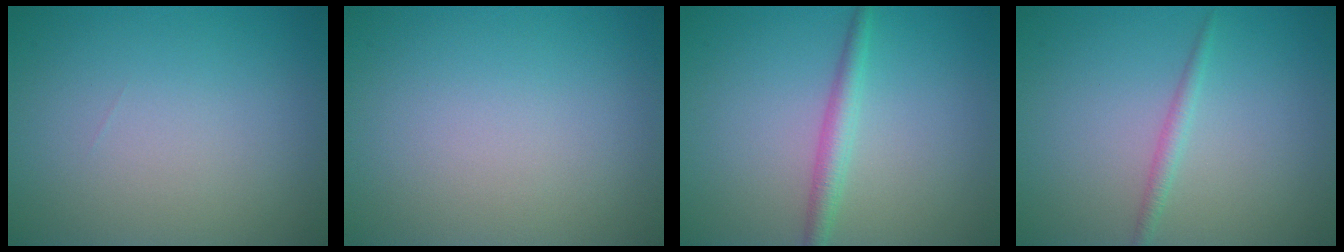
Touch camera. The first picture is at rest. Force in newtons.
{"total": 0.0}
{"total": 2.2, "press": 2.2, "slide": 0.1}
{"total": 1.2, "press": 1.2, "slide": 0.1}